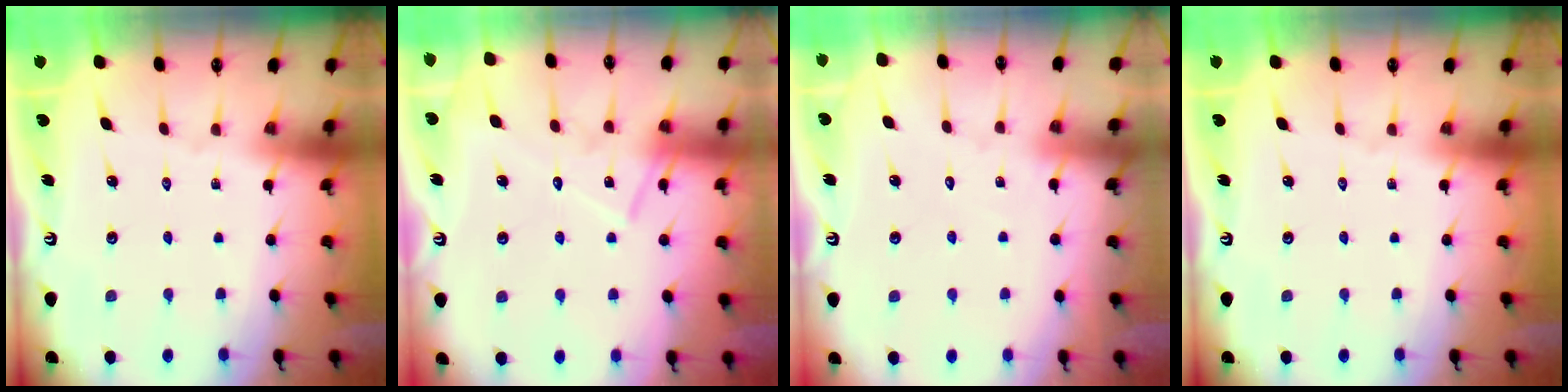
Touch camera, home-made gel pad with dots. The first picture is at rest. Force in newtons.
{"total": 12.8, "press": 12.8, "slide": 0.8}
{"total": 4.6, "press": 4.5, "slide": 0.5}
{"total": 0.0}